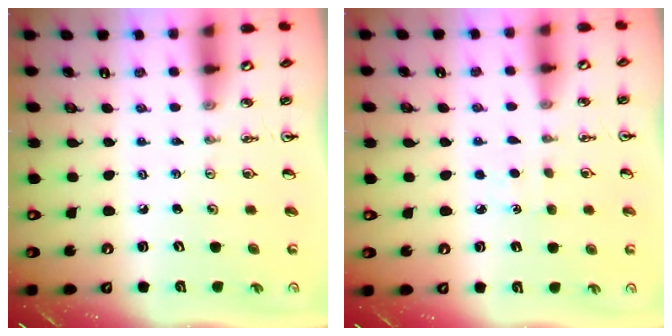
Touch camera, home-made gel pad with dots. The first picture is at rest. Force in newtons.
{"total": 2.9, "press": 2.9, "slide": 0.4}